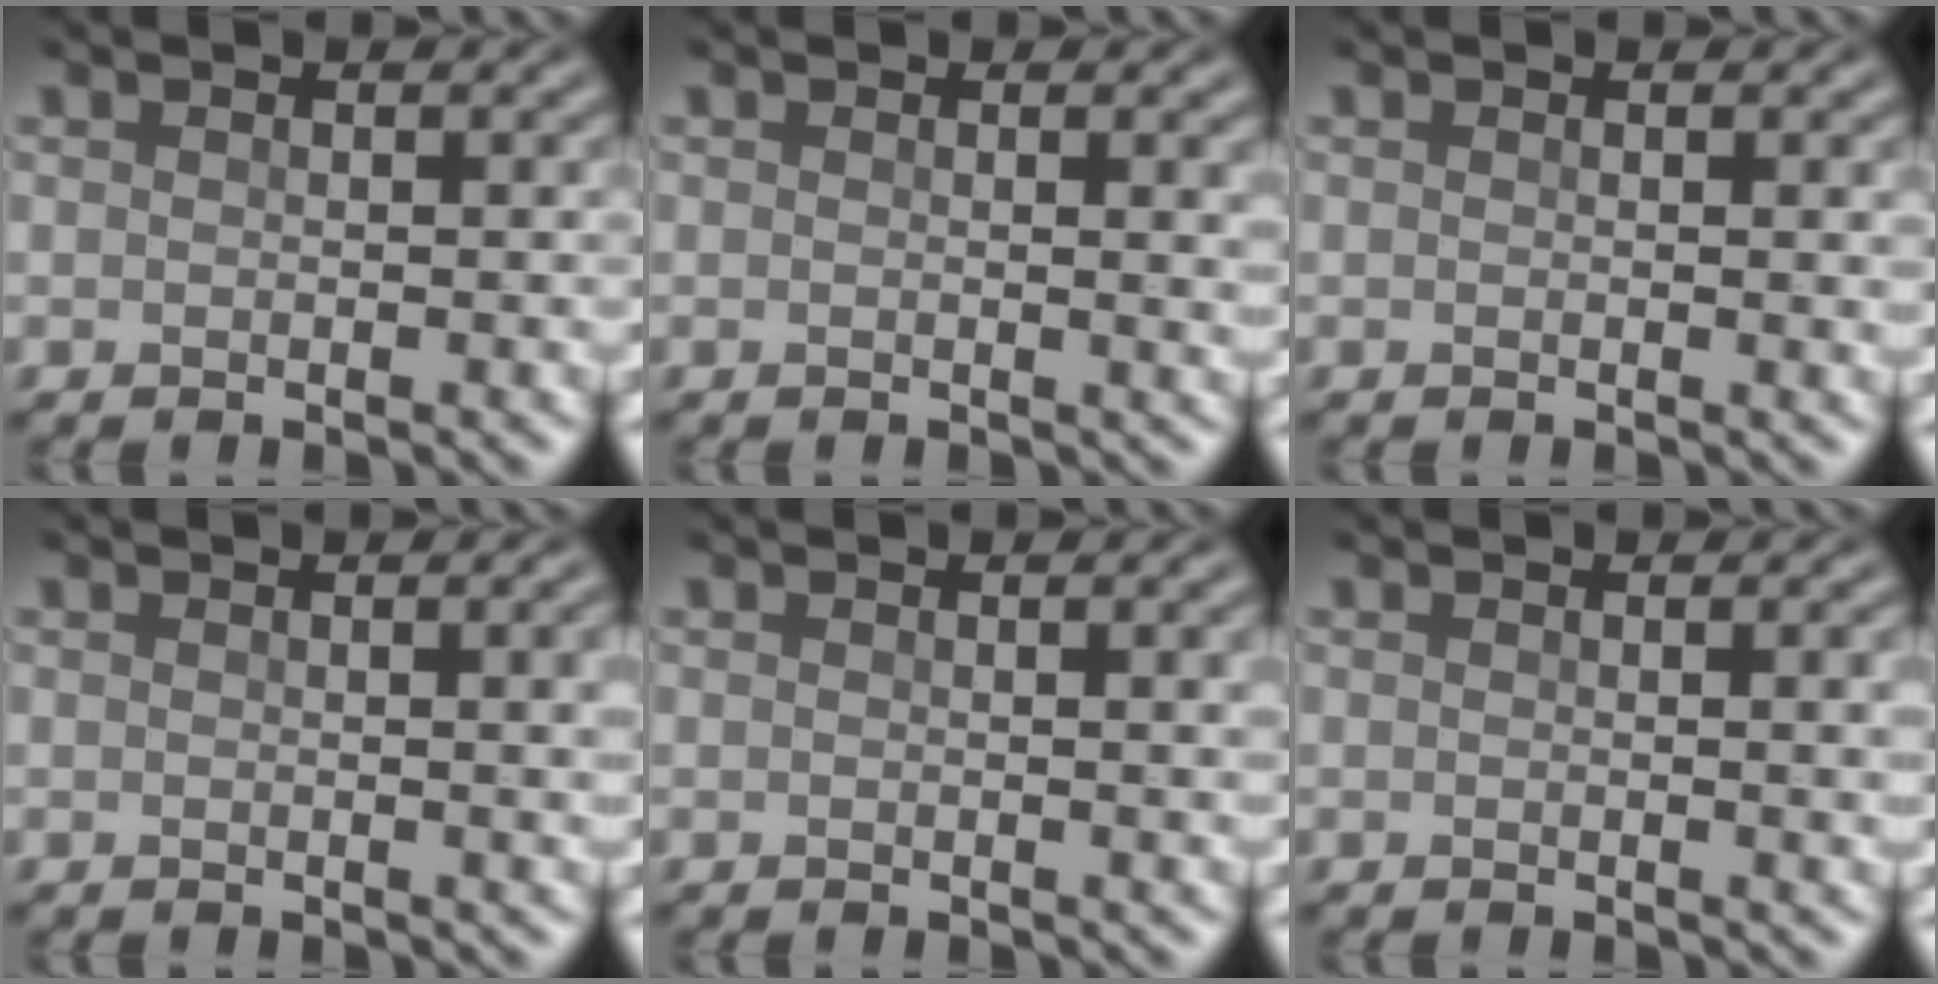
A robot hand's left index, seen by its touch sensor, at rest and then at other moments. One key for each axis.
{"total": 1.8, "fx": 0.5, "fy": 0.6, "fz": 1.6, "tx": -0.011, "ty": 0.001, "tz": 0.004}
{"total": 0.9, "fx": 0.2, "fy": 0.3, "fz": 0.9, "tx": -0.005, "ty": 0.000, "tz": 0.000}
{"total": 3.2, "fx": 0.5, "fy": 1.0, "fz": 3.0, "tx": -0.026, "ty": 0.007, "tz": 0.003}
{"total": 2.0, "fx": 0.5, "fy": 0.6, "fz": 1.9, "tx": -0.016, "ty": 0.004, "tz": 0.004}
{"total": 2.7, "fx": 0.3, "fy": 0.8, "fz": 2.6, "tx": -0.022, "ty": 0.003, "tz": 0.000}